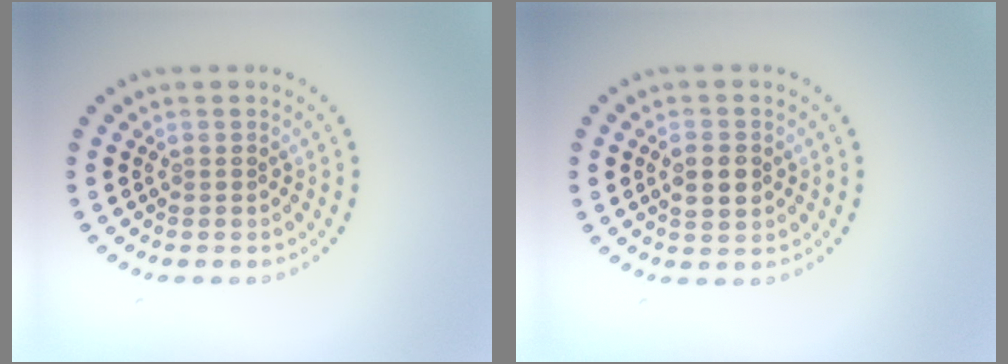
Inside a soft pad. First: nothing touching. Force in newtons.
{"total": 2.7, "press": 2.7, "slide": 0.1}